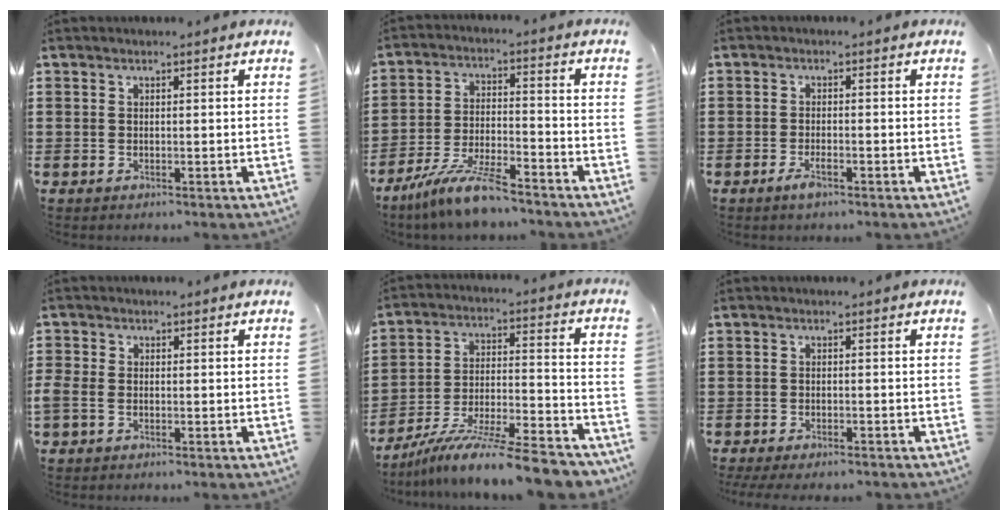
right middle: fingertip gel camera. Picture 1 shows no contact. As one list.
[{"total": 8.7, "force": [-7.4, 1.0, 4.5], "torque": [-0.096, 0.002, -0.145]}, {"total": 2.5, "force": [-1.4, 0.7, 2.0], "torque": [-0.049, -0.007, -0.030]}, {"total": 1.7, "force": [-0.7, 1.0, 1.1], "torque": [-0.037, -0.003, -0.018]}, {"total": 11.7, "force": [-10.1, 0.0, 5.9], "torque": [-0.087, 0.015, -0.191]}, {"total": 0.9, "force": [-0.9, 0.1, 0.2], "torque": [-0.005, -0.003, -0.017]}]